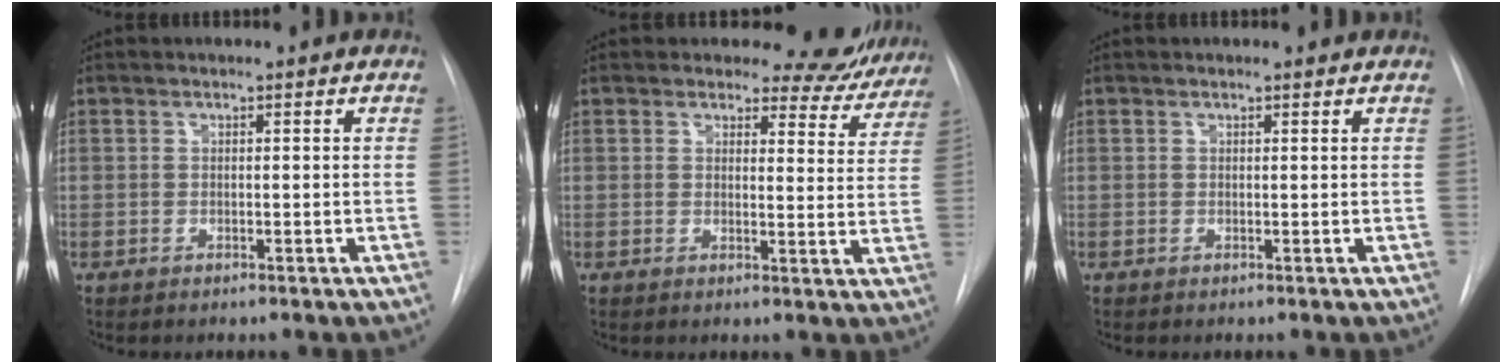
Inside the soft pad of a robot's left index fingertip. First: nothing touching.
{"total": 8.2, "force": [7.7, 2.8, 0.3], "torque": [0.022, -0.035, 0.069]}
{"total": 0.5, "force": [0.5, 0.1, 0.2], "torque": [-0.011, 0.002, 0.006]}